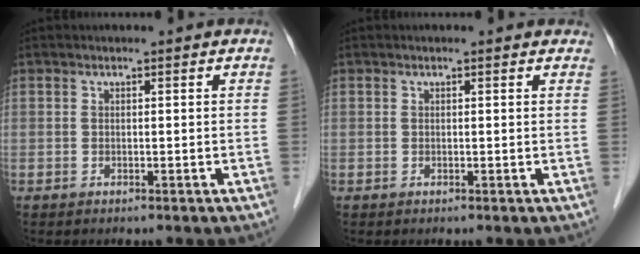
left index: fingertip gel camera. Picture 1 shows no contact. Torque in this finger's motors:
{"motor_torque": [0.07, -0.05, -0.05, 0.01]}